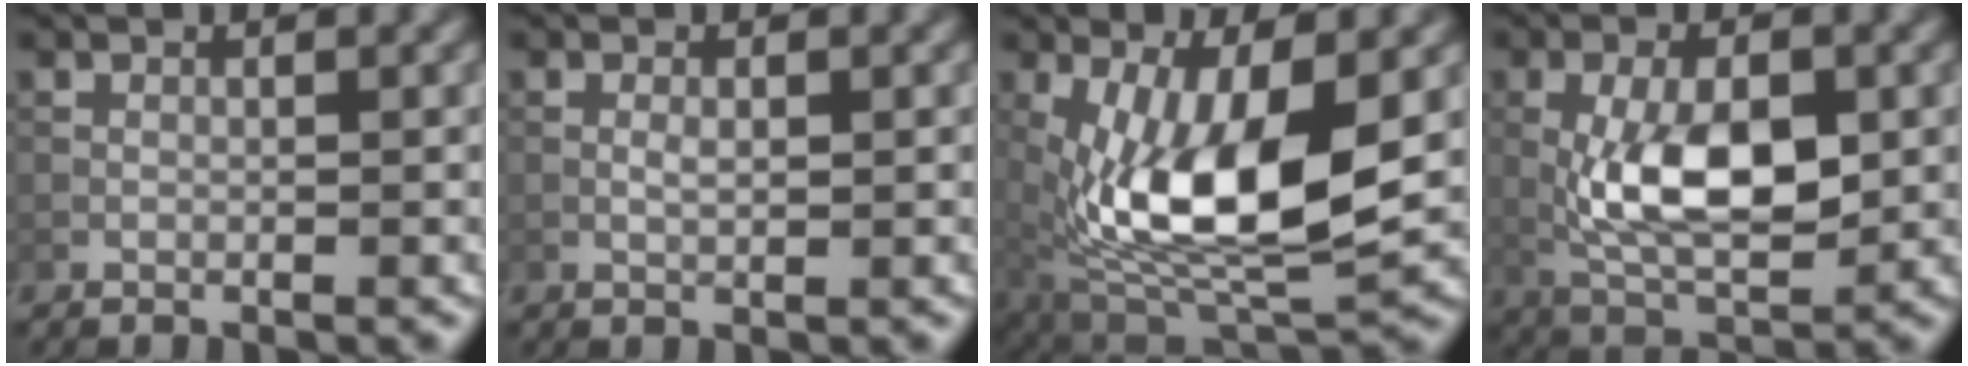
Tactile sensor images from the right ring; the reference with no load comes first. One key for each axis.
{"total": 0.9, "fx": 0.0, "fy": 0.3, "fz": 0.8, "tx": -0.017, "ty": -0.001, "tz": -0.001}
{"total": 11.7, "fx": -0.5, "fy": 4.6, "fz": 10.7, "tx": -0.201, "ty": -0.013, "tz": -0.005}
{"total": 7.5, "fx": -0.5, "fy": 3.4, "fz": 6.7, "tx": -0.136, "ty": -0.003, "tz": -0.004}